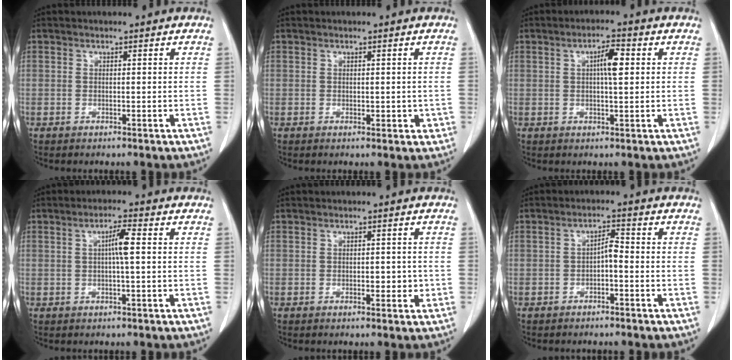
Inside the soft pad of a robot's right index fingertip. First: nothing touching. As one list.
[{"total": 1.7, "force": [-0.1, 1.2, 1.2], "torque": [-0.011, 0.000, 0.004]}, {"total": 4.3, "force": [0.8, 0.4, 4.2], "torque": [-0.073, 0.006, 0.011]}, {"total": 3.6, "force": [0.4, 0.0, 3.6], "torque": [-0.063, 0.005, 0.006]}, {"total": 2.3, "force": [-0.4, 1.3, 1.9], "torque": [-0.023, 0.002, -0.001]}, {"total": 2.4, "force": [-0.8, 0.7, 2.2], "torque": [-0.036, 0.008, -0.013]}]